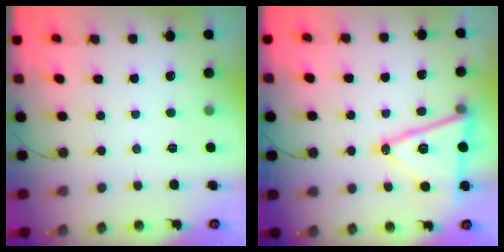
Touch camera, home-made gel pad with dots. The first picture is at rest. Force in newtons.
{"total": 15.4, "press": 14.9, "slide": 3.8}